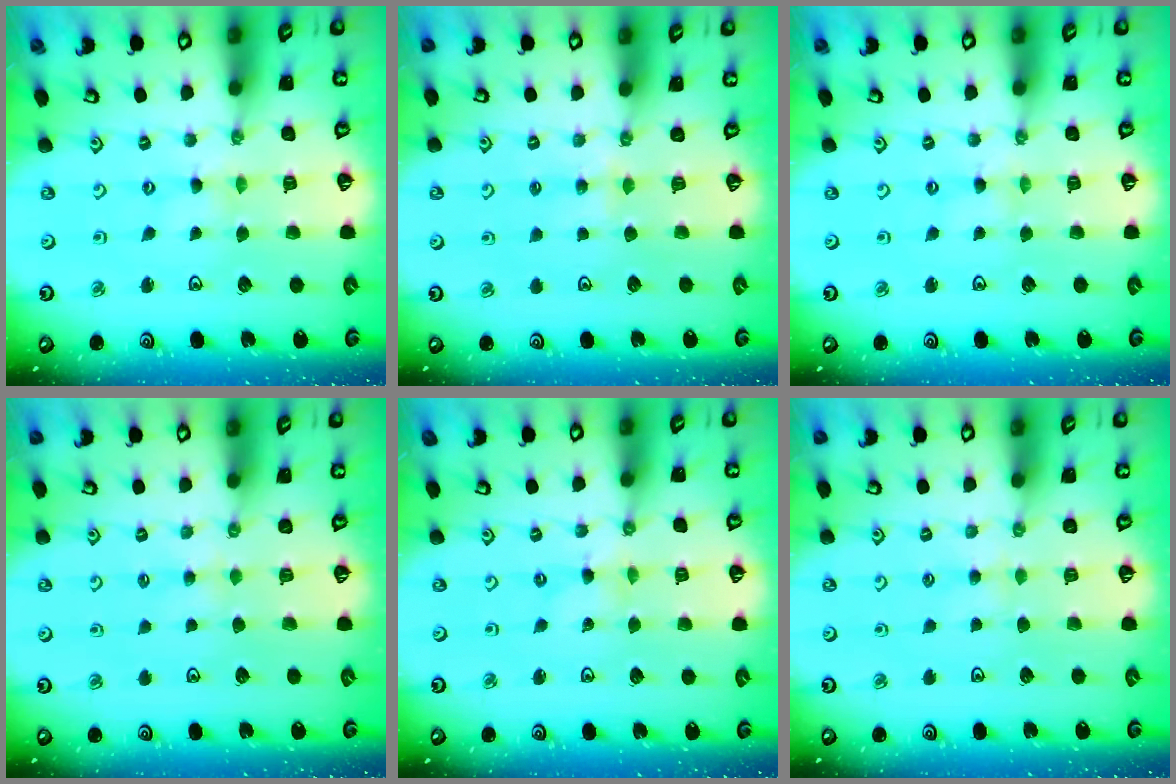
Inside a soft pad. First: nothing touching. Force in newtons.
{"total": 3.6, "press": 3.6, "slide": 0.7}
{"total": 0.7, "press": 0.7, "slide": 0.1}
{"total": 2.0, "press": 2.0, "slide": 0.4}
{"total": 0.0}
{"total": 2.3, "press": 2.3, "slide": 0.4}